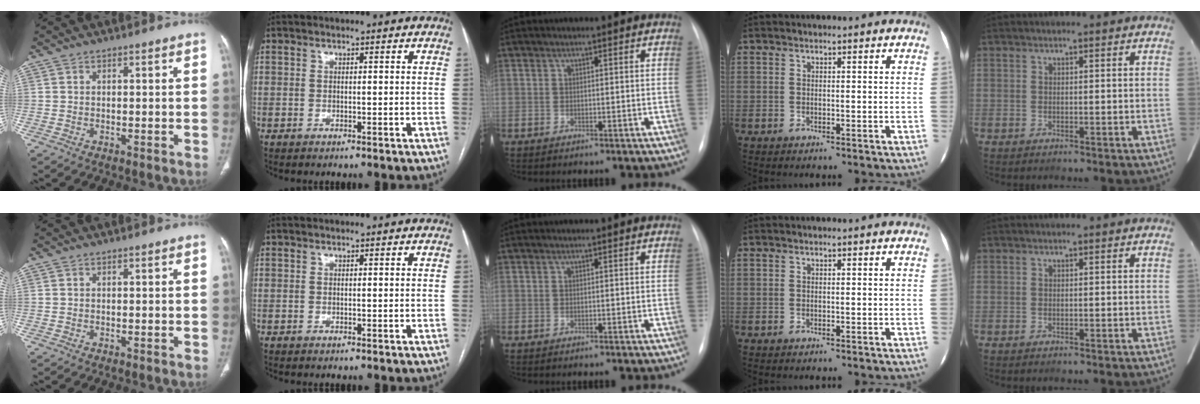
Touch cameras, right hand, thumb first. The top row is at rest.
{}